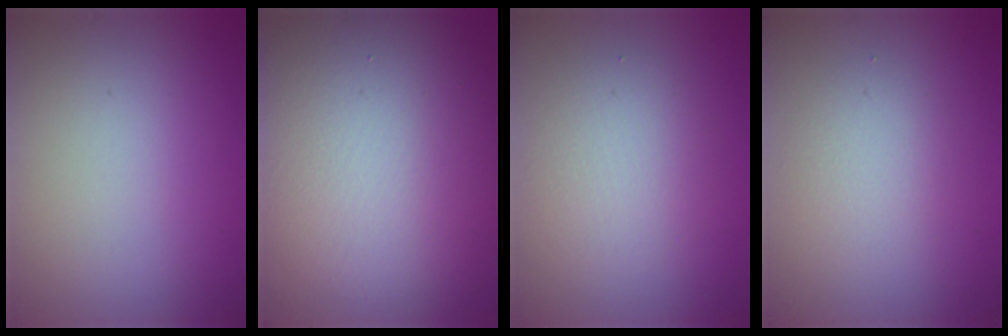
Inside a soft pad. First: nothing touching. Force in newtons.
{"total": 16.9, "press": 16.8, "slide": 1.0}
{"total": 3.2, "press": 3.2, "slide": 0.2}
{"total": 2.2, "press": 2.2, "slide": 0.1}